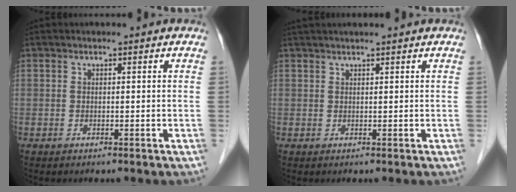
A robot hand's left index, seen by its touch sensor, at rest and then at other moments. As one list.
[{"total": 4.0, "force": [3.3, -0.3, 2.2], "torque": [-0.028, 0.029, 0.056]}]